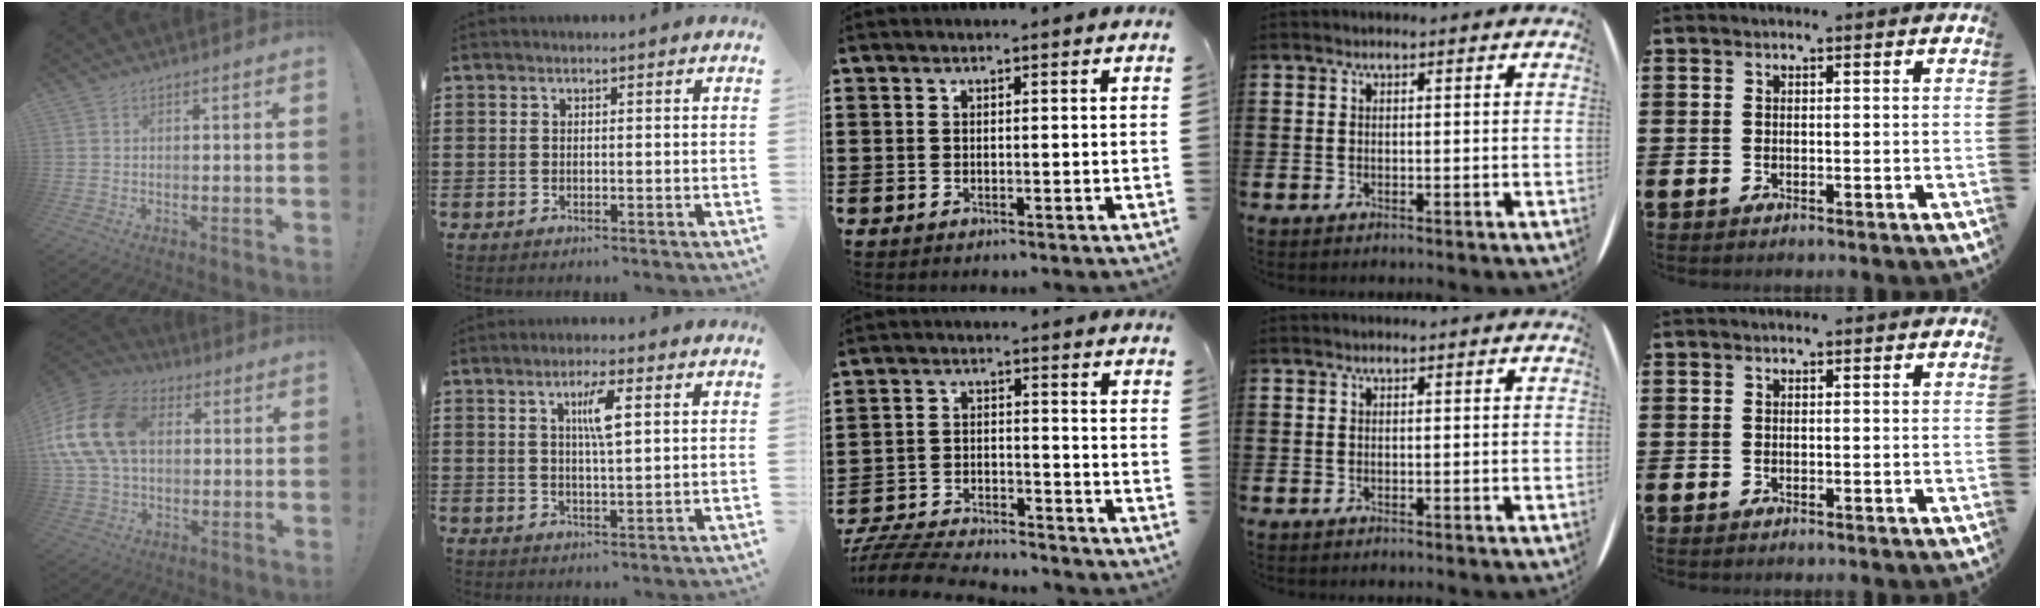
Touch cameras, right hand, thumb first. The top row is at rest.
{"thumb": {"total": 19.8, "force": [3.8, 14.1, 13.4], "torque": [-0.247, 0.011, 0.075]}, "index": {"total": 4.9, "force": [1.6, 0.9, 4.6], "torque": [-0.087, 0.006, 0.021]}, "middle": {"total": 6.8, "force": [-6.6, 0.8, 1.5], "torque": [-0.035, 0.007, -0.131]}}